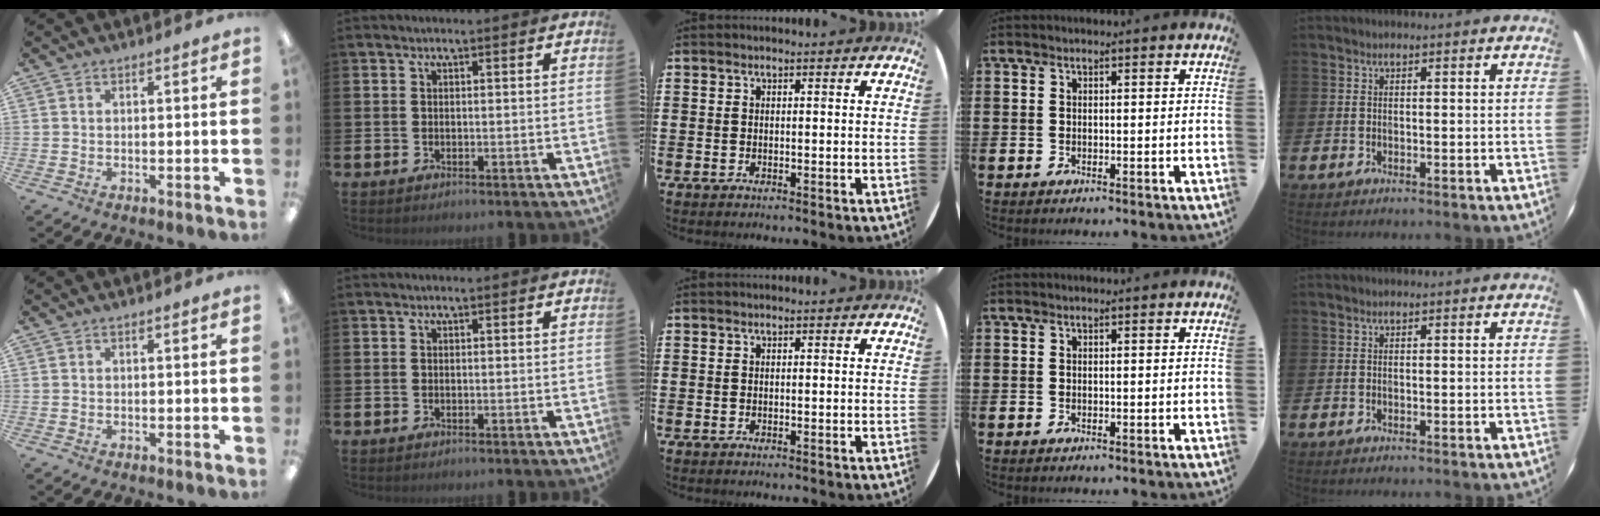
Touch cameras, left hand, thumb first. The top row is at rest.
{}